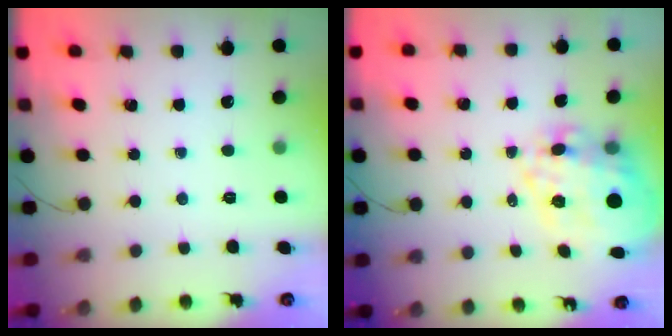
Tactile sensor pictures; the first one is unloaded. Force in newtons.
{"total": 18.9, "press": 18.4, "slide": 4.3}